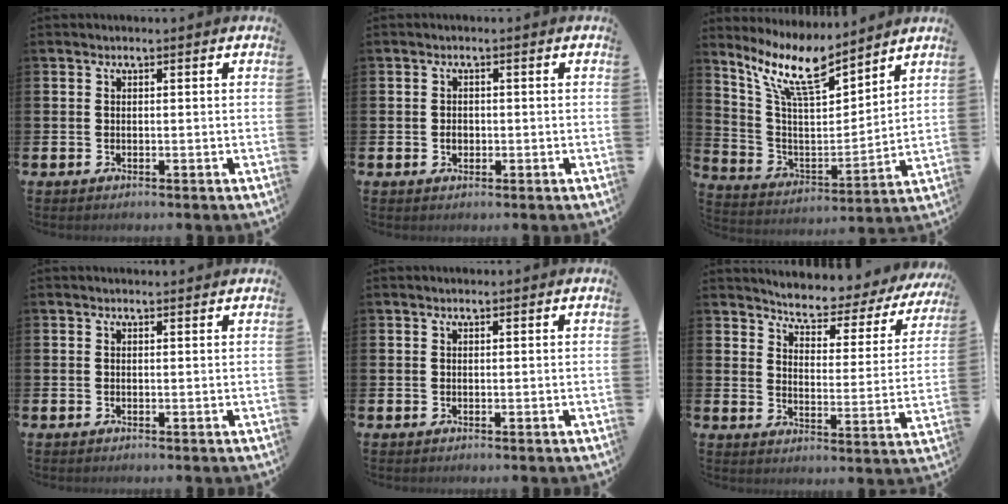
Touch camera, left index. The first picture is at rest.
{"total": 1.3, "force": [-0.1, 1.1, 0.7], "torque": [0.000, 0.002, -0.008]}
{"total": 11.1, "force": [9.0, 3.1, 5.8], "torque": [-0.140, -0.053, 0.157]}
{"total": 0.7, "force": [0.7, 0.1, 0.2], "torque": [0.007, -0.004, 0.010]}
{"total": 0.7, "force": [0.6, 0.1, 0.2], "torque": [0.010, -0.004, 0.008]}
{"total": 5.1, "force": [4.9, 0.9, 1.0], "torque": [-0.046, -0.044, 0.077]}